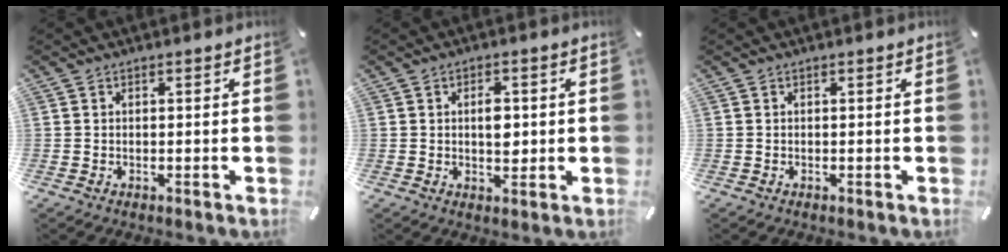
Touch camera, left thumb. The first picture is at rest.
{"total": 4.7, "force": [0.4, 2.8, 3.8], "torque": [-0.052, -0.003, 0.001]}
{"total": 0.0}